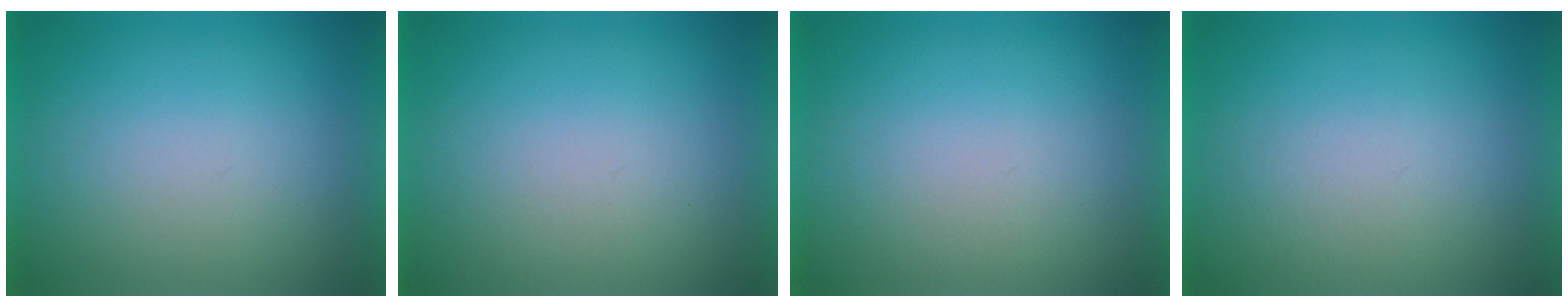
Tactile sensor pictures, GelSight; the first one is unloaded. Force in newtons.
{"total": 1.2}
{"total": 1.2}
{"total": 2.2}